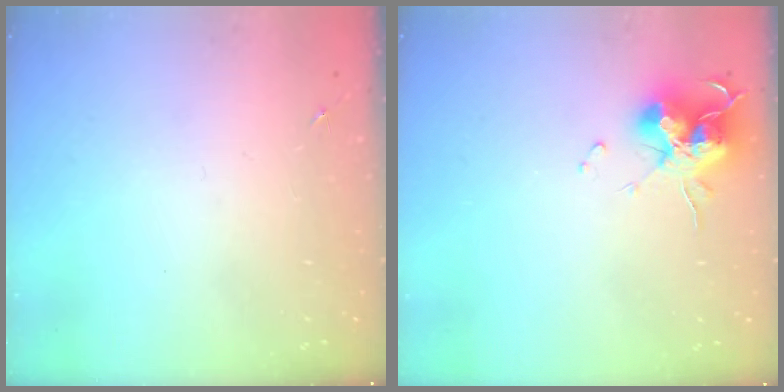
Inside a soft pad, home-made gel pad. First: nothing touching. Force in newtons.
{"total": 15.2, "press": 15.1, "slide": 2.0}